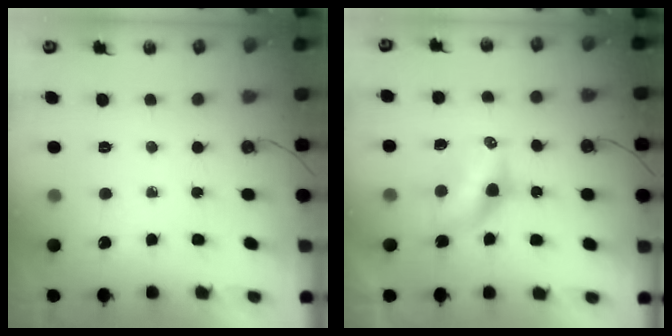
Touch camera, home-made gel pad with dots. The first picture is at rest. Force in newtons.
{"total": 6.9, "press": 6.9, "slide": 0.4}